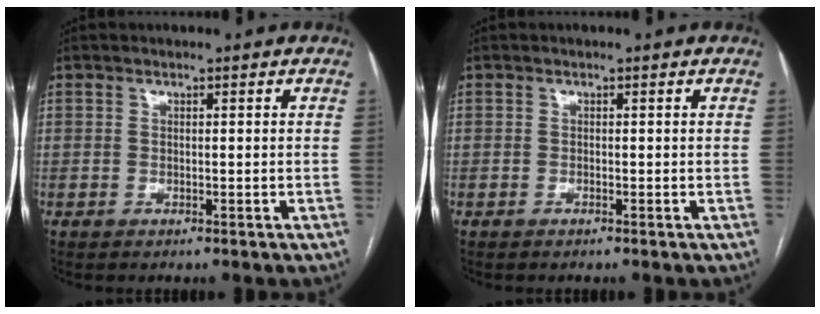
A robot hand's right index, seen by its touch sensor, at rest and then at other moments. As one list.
[{"total": 0.0}]